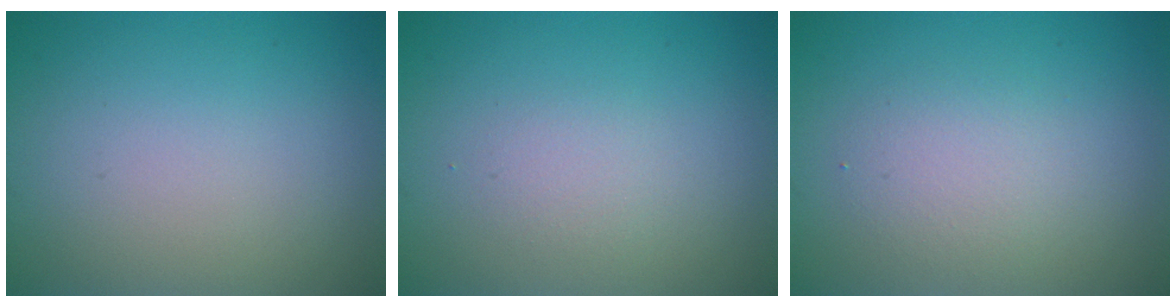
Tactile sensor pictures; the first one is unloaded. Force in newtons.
{"total": 1.2, "press": 1.2, "slide": 0.0}
{"total": 2.4, "press": 2.4, "slide": 0.2}